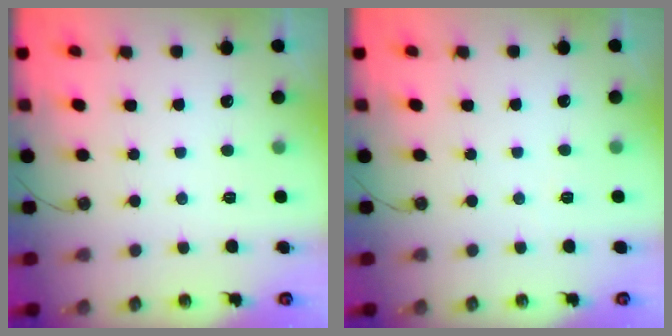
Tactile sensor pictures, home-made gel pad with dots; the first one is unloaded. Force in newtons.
{"total": 3.1, "press": 2.3, "slide": 2.1}